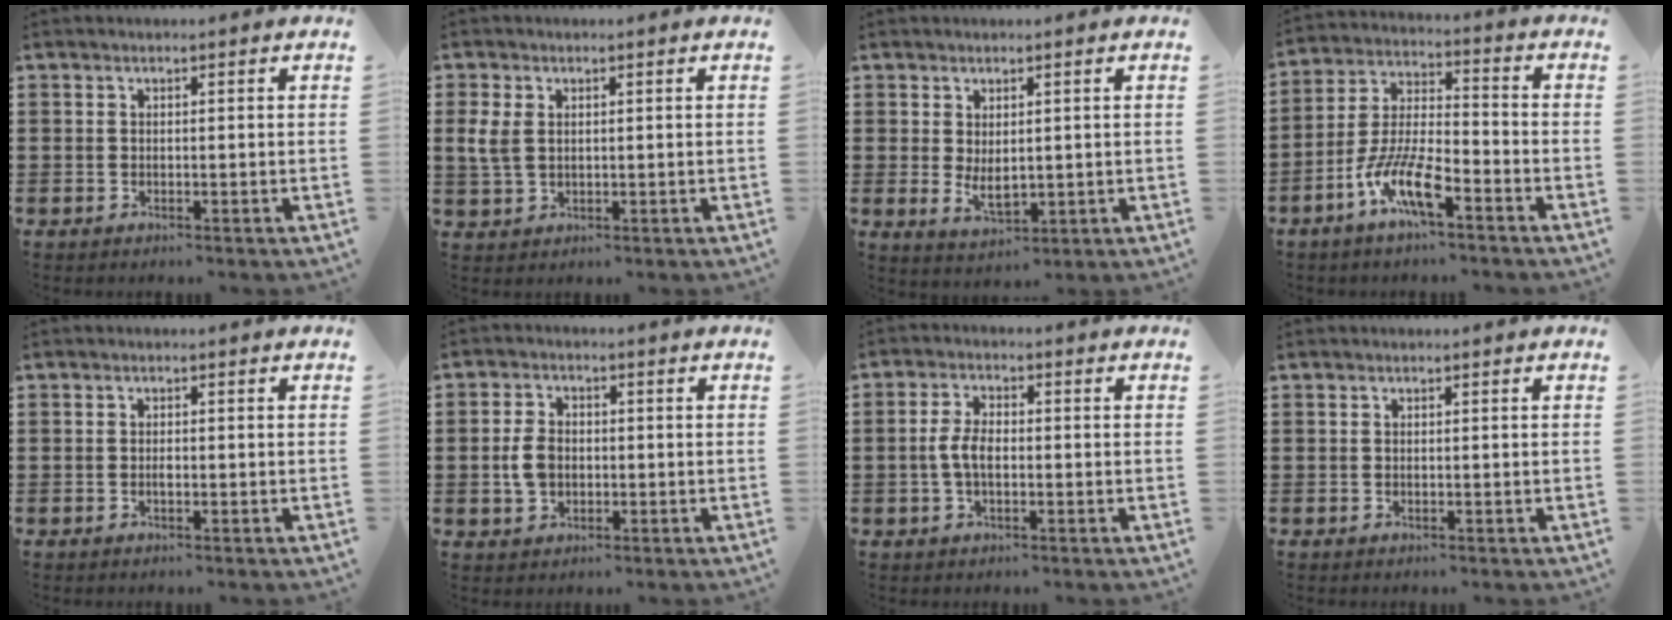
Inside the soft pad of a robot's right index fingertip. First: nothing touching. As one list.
[{"total": 3.5, "force": [1.0, 2.2, 2.5], "torque": [-0.070, 0.001, 0.013]}, {"total": 3.4, "force": [0.5, 1.8, 2.9], "torque": [-0.047, -0.001, 0.009]}, {"total": 9.6, "force": [-6.0, 2.6, 7.1], "torque": [-0.166, -0.006, -0.116]}, {"total": 0.9, "force": [-0.2, 0.4, 0.8], "torque": [-0.016, -0.003, -0.003]}, {"total": 4.4, "force": [-0.5, 3.1, 3.1], "torque": [-0.077, 0.002, -0.013]}, {"total": 4.3, "force": [-0.7, 2.1, 3.7], "torque": [-0.088, -0.002, -0.019]}, {"total": 0.0}]